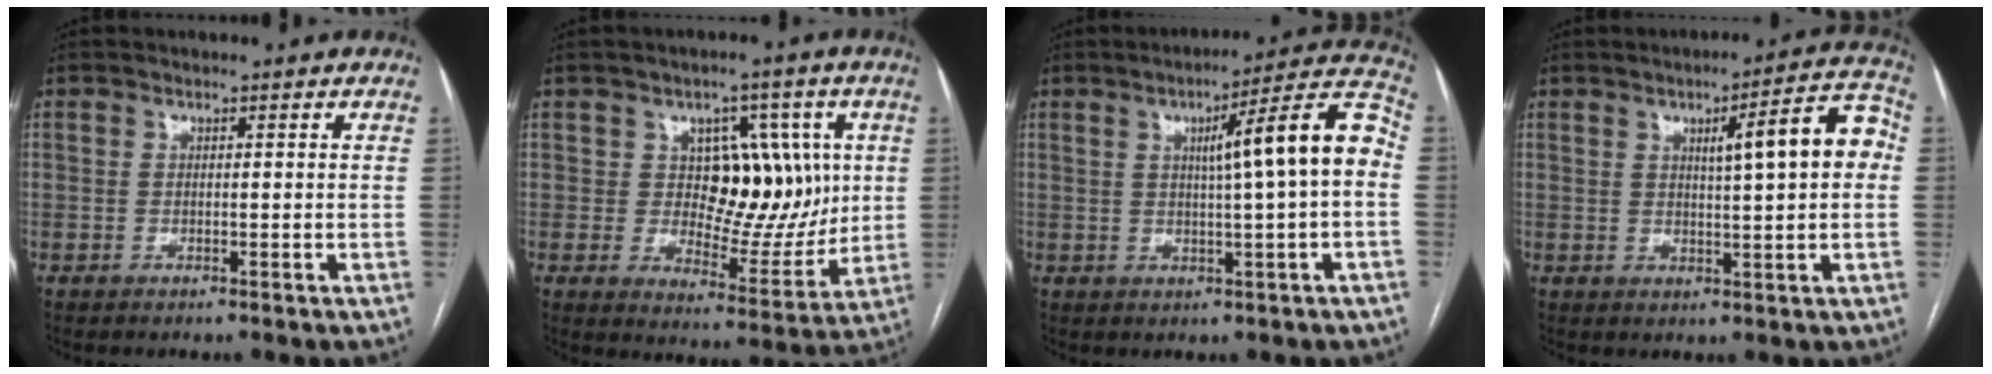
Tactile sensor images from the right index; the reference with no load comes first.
{"total": 11.3, "force": [2.0, 6.7, 8.9], "torque": [-0.106, 0.014, 0.041]}
{"total": 12.1, "force": [1.0, 0.0, 12.1], "torque": [-0.165, 0.027, 0.009]}
{"total": 9.7, "force": [1.7, 1.1, 9.5], "torque": [-0.126, 0.022, 0.021]}